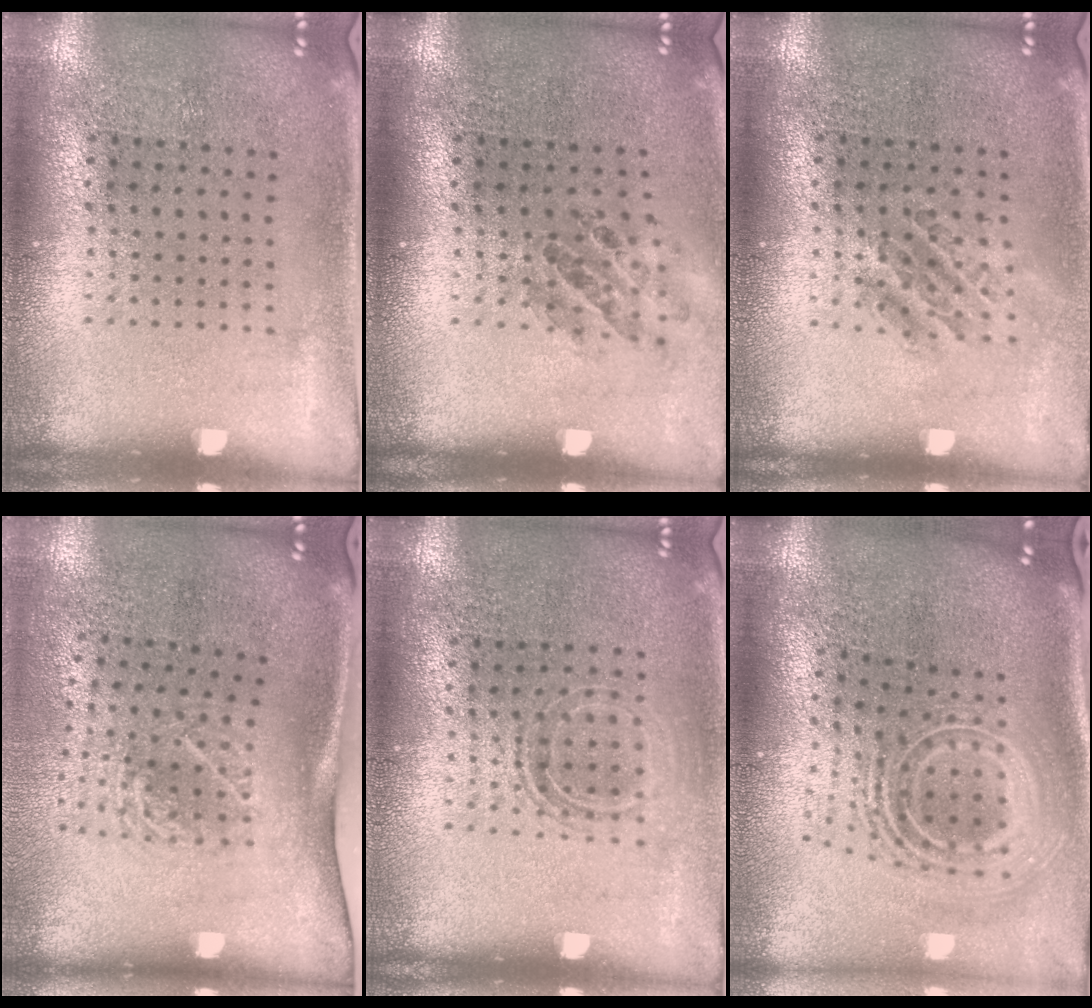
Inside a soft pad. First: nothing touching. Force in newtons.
{"total": 0.8, "press": 0.8, "slide": 0.0}
{"total": 1.1, "press": 1.0, "slide": 0.4}
{"total": 1.9, "press": 1.3, "slide": 1.4}
{"total": 1.4, "press": 1.2, "slide": 0.8}
{"total": 2.8, "press": 1.9, "slide": 2.2}